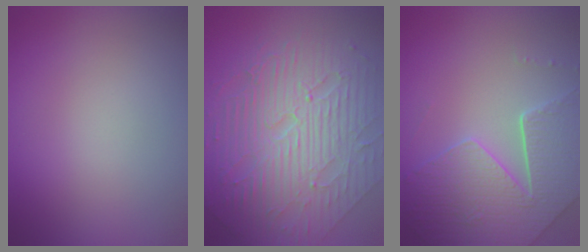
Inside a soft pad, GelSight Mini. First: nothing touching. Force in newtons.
{"total": 10.7, "press": 7.1, "slide": 8.0}
{"total": 7.2, "press": 5.5, "slide": 4.7}